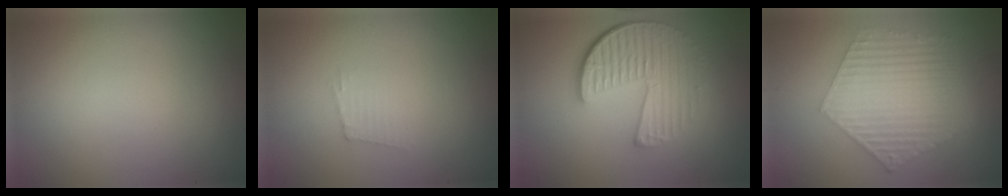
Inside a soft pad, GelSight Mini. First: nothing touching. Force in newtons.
{"total": 1.1, "press": 1.0, "slide": 0.2}
{"total": 6.3, "press": 4.4, "slide": 4.5}
{"total": 6.2, "press": 4.5, "slide": 4.3}